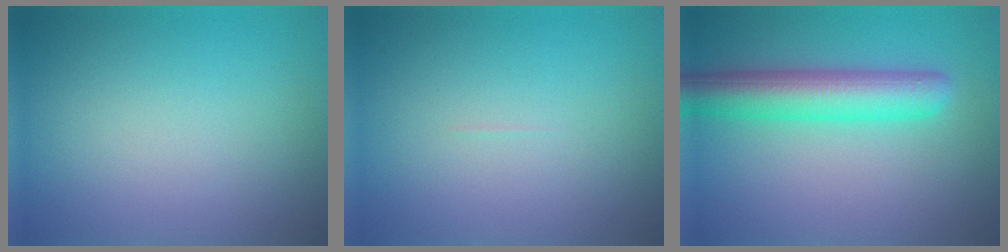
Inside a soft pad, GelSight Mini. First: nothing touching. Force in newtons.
{"total": 0.0}
{"total": 6.1, "press": 6.1, "slide": 0.1}